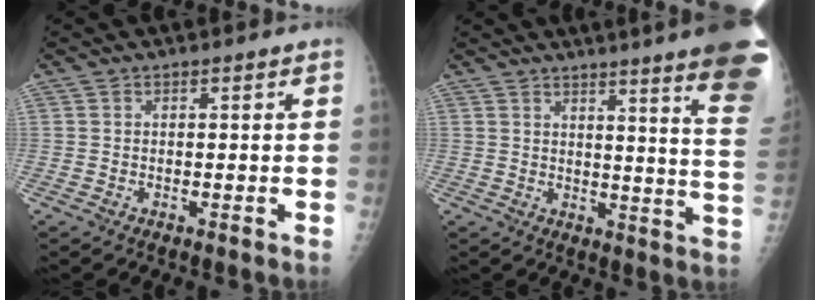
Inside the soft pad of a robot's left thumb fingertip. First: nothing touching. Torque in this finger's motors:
{"motor_torque": [3.34, 1.66, 1.58, -1.11, 0.33]}